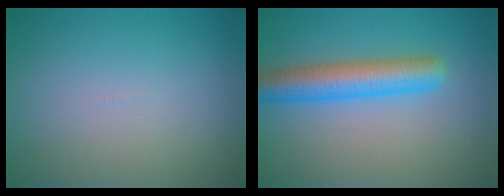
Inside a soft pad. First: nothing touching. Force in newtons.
{"total": 5.1, "press": 5.1, "slide": 0.2}